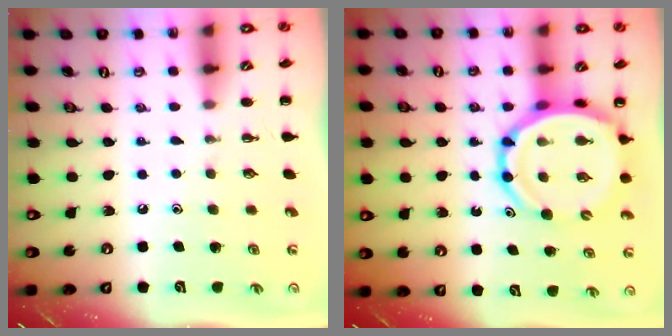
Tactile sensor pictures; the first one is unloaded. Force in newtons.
{"total": 14.1, "press": 13.5, "slide": 4.0}